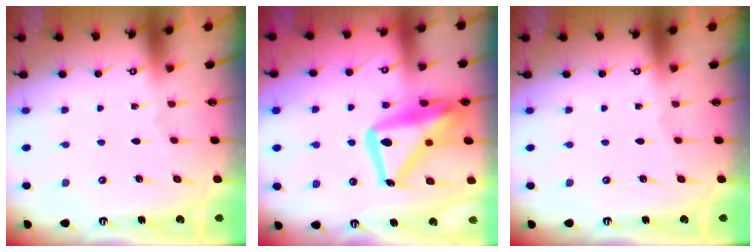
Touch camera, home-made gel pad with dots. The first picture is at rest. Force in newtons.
{"total": 20.7, "press": 20.6, "slide": 2.0}
{"total": 0.0}